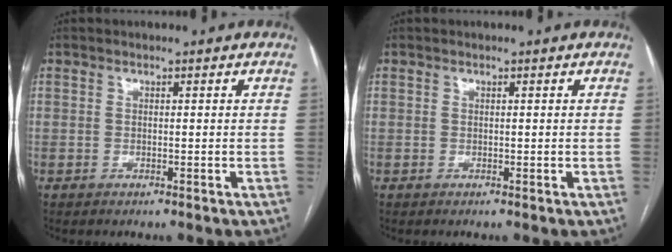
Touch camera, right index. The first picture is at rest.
{"total": 0.0}